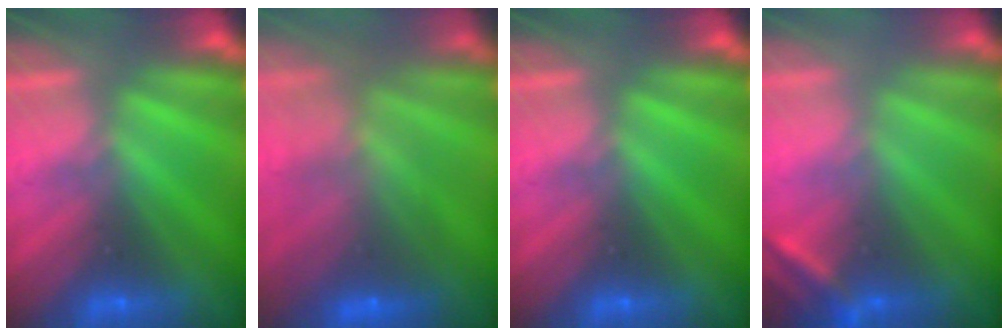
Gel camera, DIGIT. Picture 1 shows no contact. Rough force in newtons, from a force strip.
{"total": 8.7}
{"total": 0.0}
{"total": 2.6}